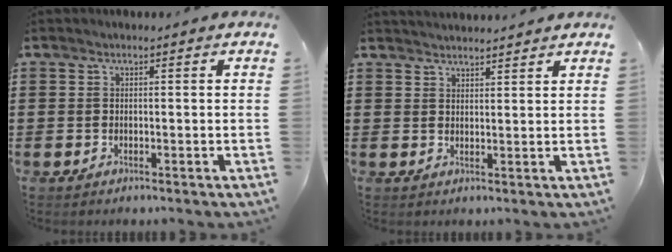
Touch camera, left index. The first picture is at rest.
{"total": 2.2, "force": [2.1, -0.1, -0.3], "torque": [-0.001, -0.003, 0.042]}